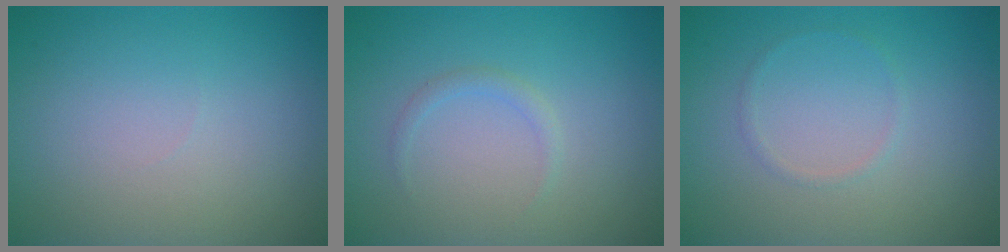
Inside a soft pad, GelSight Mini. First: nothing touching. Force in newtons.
{"total": 0.9, "press": 0.9, "slide": 0.1}
{"total": 0.6, "press": 0.6, "slide": 0.1}